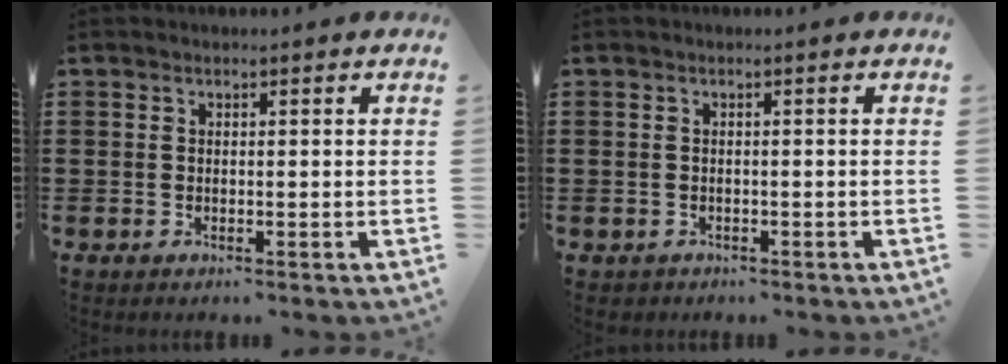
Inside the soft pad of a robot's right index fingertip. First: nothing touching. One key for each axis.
{"total": 0.8, "fx": -0.7, "fy": 0.4, "fz": -0.1, "tx": -0.001, "ty": 0.004, "tz": -0.017}